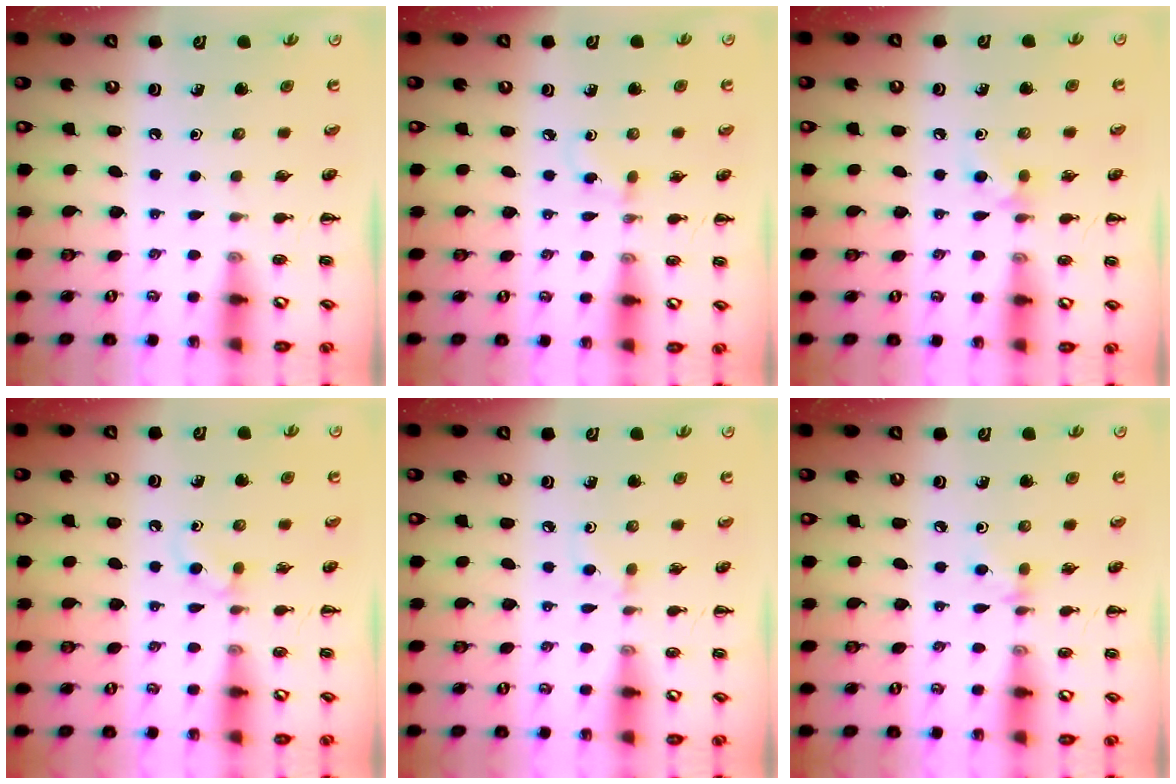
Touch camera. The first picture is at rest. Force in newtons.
{"total": 3.0, "press": 2.7, "slide": 1.3}
{"total": 6.1, "press": 5.8, "slide": 2.1}
{"total": 2.9, "press": 2.6, "slide": 1.3}
{"total": 2.7, "press": 2.5, "slide": 1.0}
{"total": 4.2, "press": 3.9, "slide": 1.6}